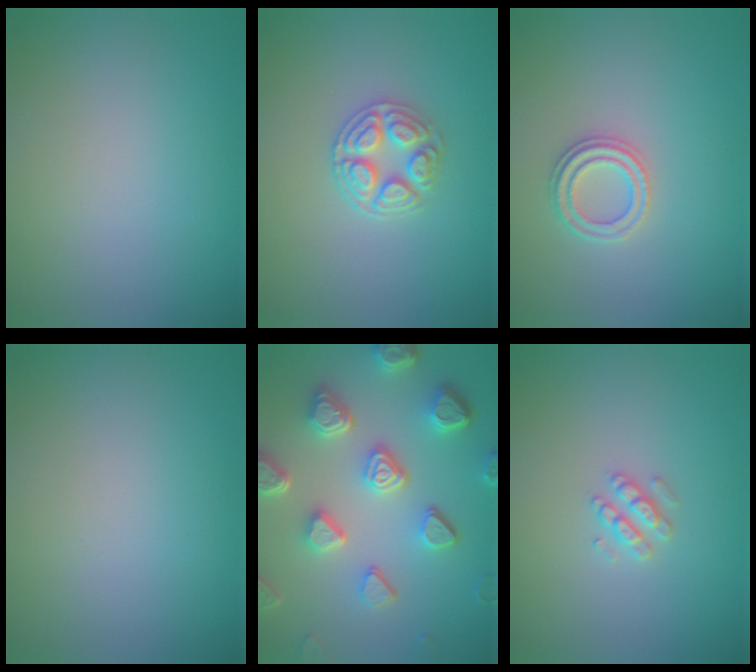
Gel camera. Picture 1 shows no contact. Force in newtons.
{"total": 3.5, "press": 3.3, "slide": 1.3}
{"total": 2.2, "press": 2.1, "slide": 0.6}
{"total": 0.0}
{"total": 7.1, "press": 5.5, "slide": 4.4}
{"total": 1.9, "press": 1.9, "slide": 0.3}